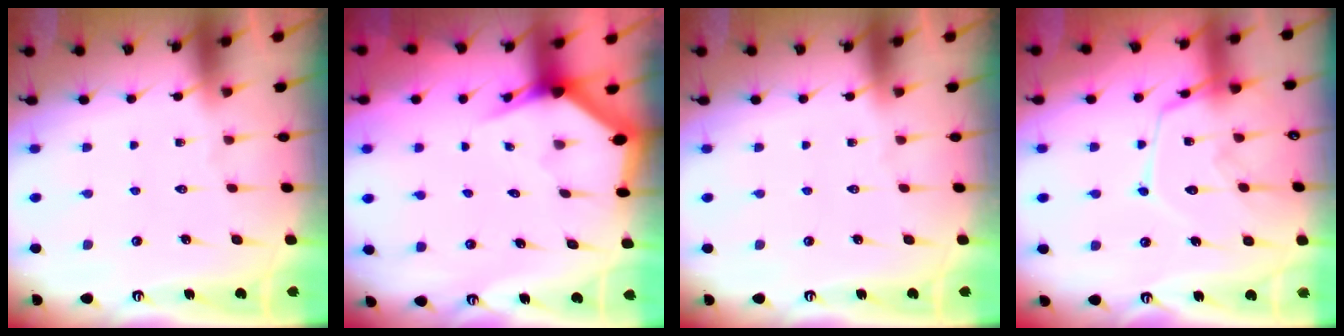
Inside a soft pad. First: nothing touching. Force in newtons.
{"total": 2.7, "press": 2.7, "slide": 0.2}
{"total": 0.0}
{"total": 12.8, "press": 12.8, "slide": 0.4}